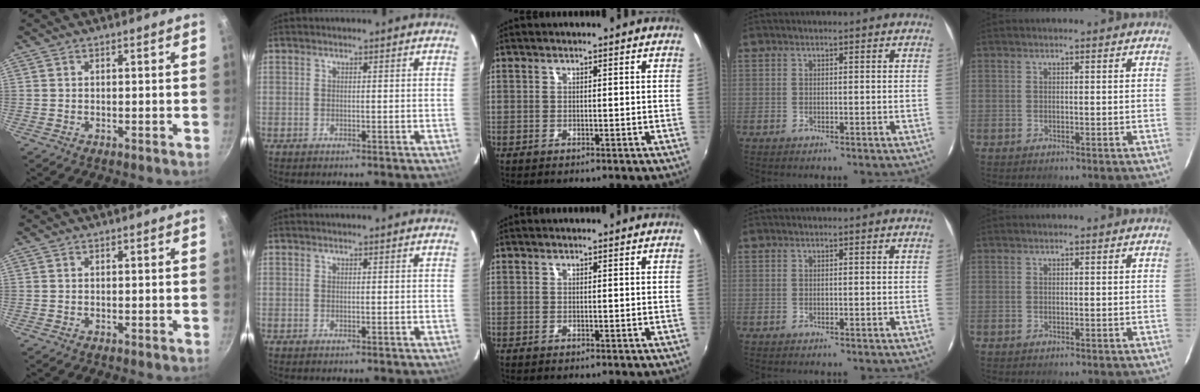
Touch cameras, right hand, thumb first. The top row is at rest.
{}